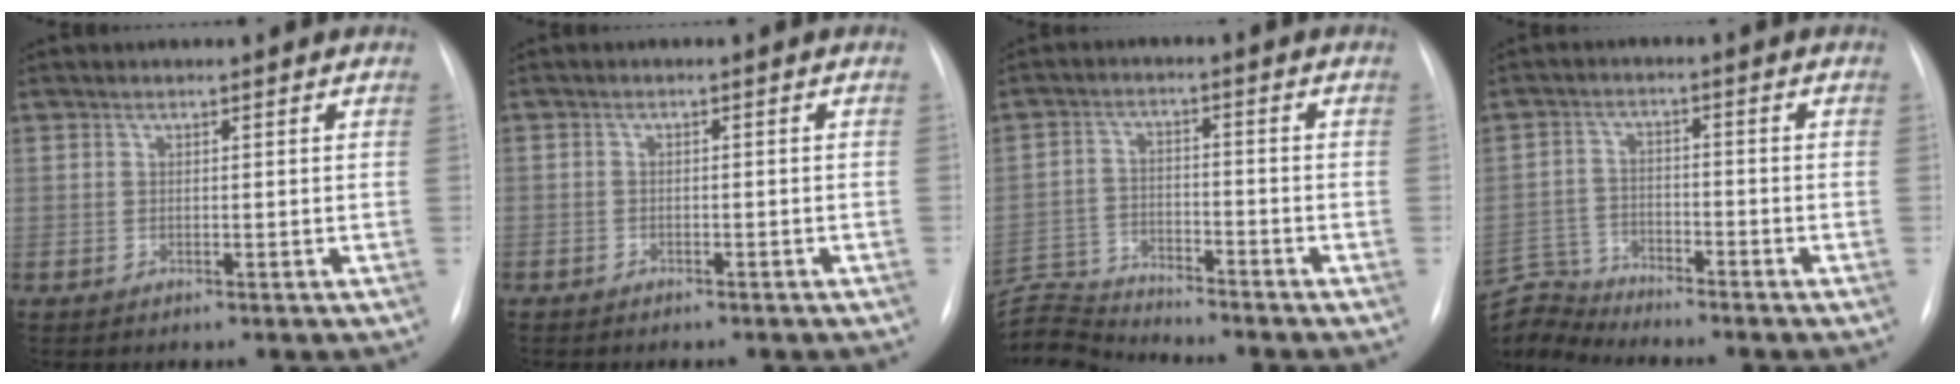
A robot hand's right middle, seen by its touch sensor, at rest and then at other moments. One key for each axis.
{"total": 2.1, "fx": -1.6, "fy": 1.2, "fz": 0.6, "tx": -0.013, "ty": 0.002, "tz": -0.016}
{"total": 7.4, "fx": -7.3, "fy": -1.1, "fz": -1.2, "tx": 0.015, "ty": 0.001, "tz": -0.136}
{"total": 8.1, "fx": -8.1, "fy": 0.1, "fz": -0.5, "tx": -0.002, "ty": 0.014, "tz": -0.158}